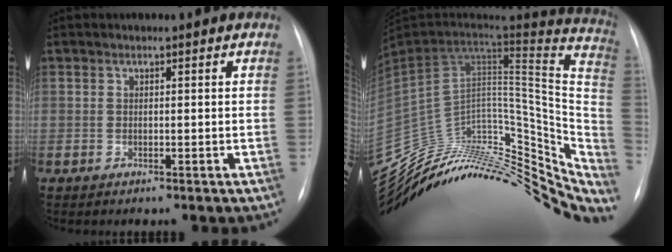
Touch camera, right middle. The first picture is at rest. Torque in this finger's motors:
{"motor_torque": [-1.13, -1.01, -0.45, -0.13]}